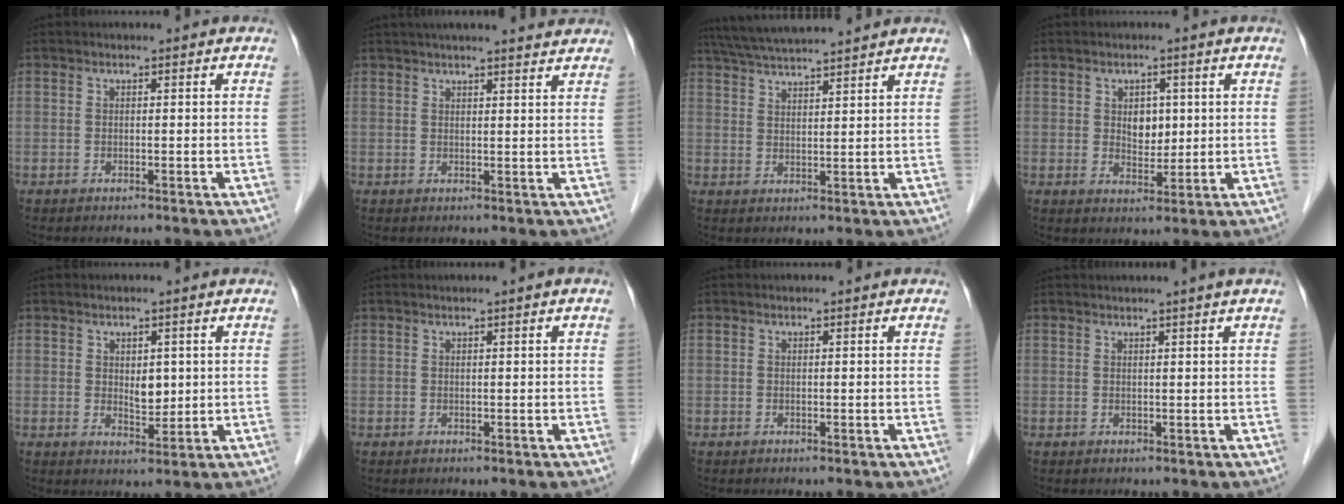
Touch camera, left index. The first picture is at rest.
{"total": 12.3, "force": [11.0, 1.1, 5.3], "torque": [-0.075, 0.026, 0.134]}
{"total": 10.6, "force": [9.8, -0.3, 4.2], "torque": [-0.080, 0.032, 0.154]}
{"total": 3.8, "force": [0.9, 2.6, 2.6], "torque": [-0.039, 0.003, 0.020]}
{"total": 3.1, "force": [0.7, 1.8, 2.4], "torque": [-0.039, -0.003, 0.017]}
{"total": 0.5, "force": [0.1, -0.2, 0.5], "torque": [-0.016, -0.005, 0.008]}
{"total": 0.0}
{"total": 1.8, "force": [1.3, -0.8, 1.0], "torque": [-0.020, -0.002, 0.028]}